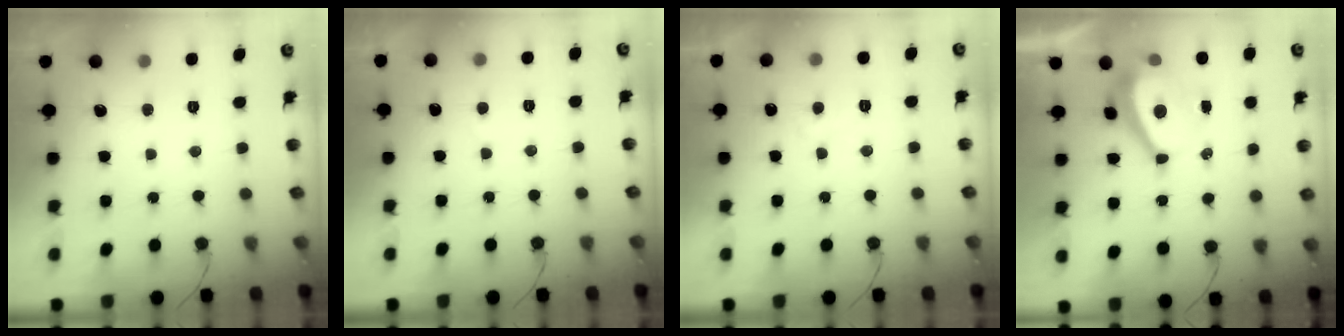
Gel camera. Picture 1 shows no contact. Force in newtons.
{"total": 3.0, "press": 3.0, "slide": 0.3}
{"total": 2.4, "press": 2.3, "slide": 0.7}
{"total": 5.6, "press": 5.6, "slide": 0.6}